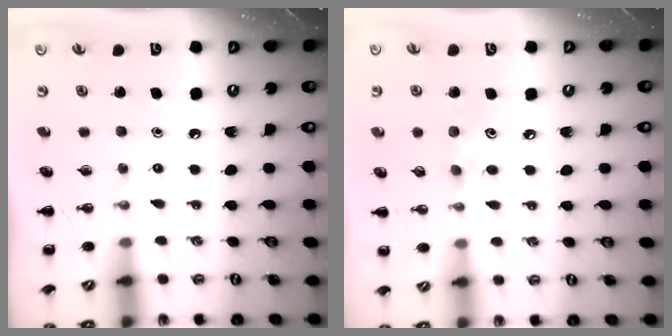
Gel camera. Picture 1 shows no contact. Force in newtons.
{"total": 5.6, "press": 5.4, "slide": 1.6}